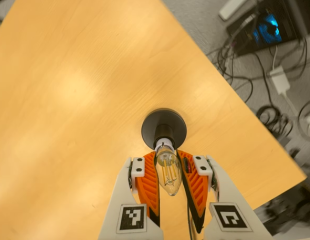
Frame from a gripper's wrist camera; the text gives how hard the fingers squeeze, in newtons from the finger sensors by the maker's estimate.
{"total": 20.6, "left": 19.2, "right": 21.9}